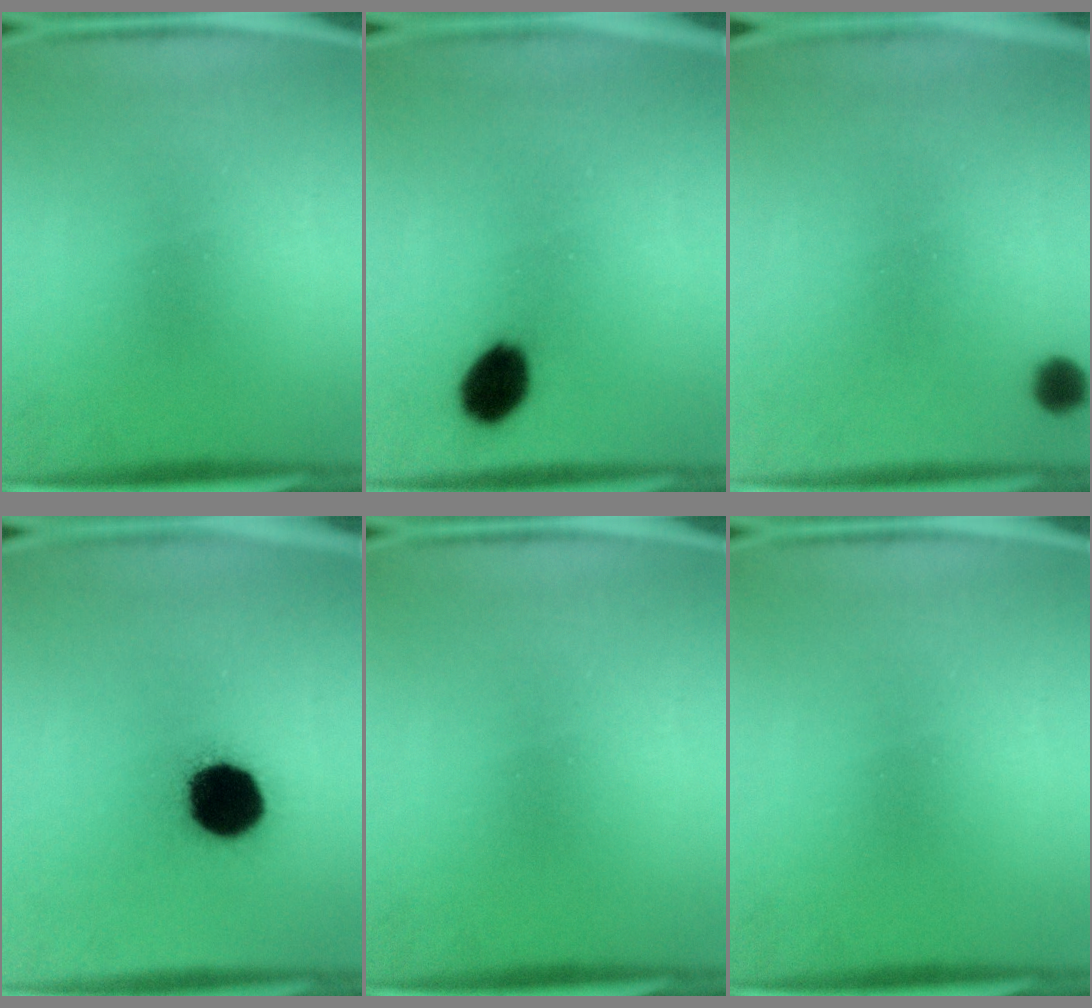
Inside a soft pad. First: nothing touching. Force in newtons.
{"total": 8.2}
{"total": 3.6}
{"total": 17.0}
{"total": 0.0}
{"total": 0.0}